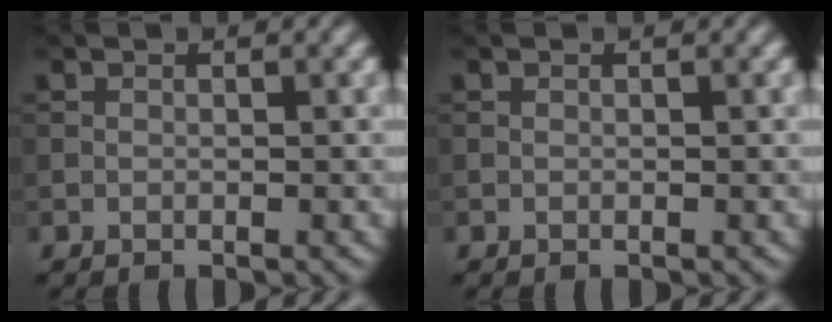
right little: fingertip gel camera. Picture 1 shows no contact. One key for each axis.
{"total": 0.0}